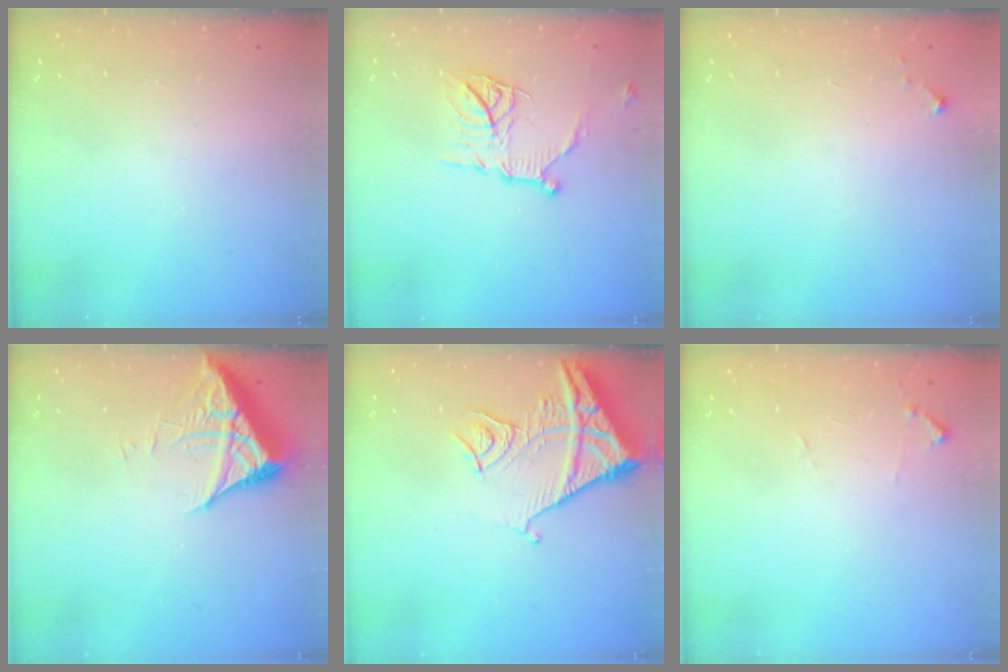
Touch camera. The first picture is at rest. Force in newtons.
{"total": 11.9, "press": 11.9, "slide": 0.1}
{"total": 2.6, "press": 2.6, "slide": 0.4}
{"total": 6.1, "press": 6.1, "slide": 0.7}
{"total": 12.8, "press": 12.7, "slide": 1.6}
{"total": 5.8, "press": 5.7, "slide": 0.4}